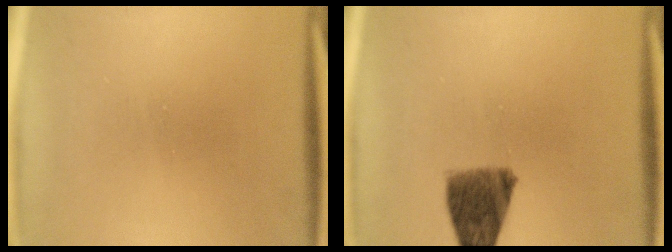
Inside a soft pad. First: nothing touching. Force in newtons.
{"total": 8.2}